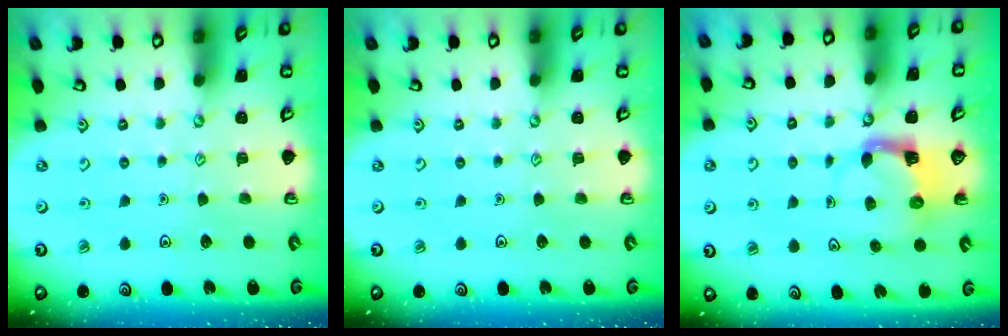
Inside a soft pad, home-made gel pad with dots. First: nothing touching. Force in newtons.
{"total": 0.0}
{"total": 3.9, "press": 3.9, "slide": 0.7}